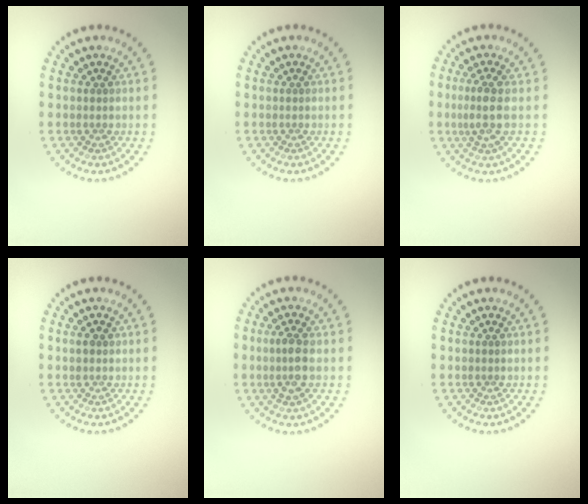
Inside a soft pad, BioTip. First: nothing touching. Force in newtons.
{"total": 0.0}
{"total": 2.4, "press": 2.0, "slide": 1.3}
{"total": 1.0, "press": 1.0, "slide": 0.3}
{"total": 2.2, "press": 2.1, "slide": 0.7}
{"total": 0.0}